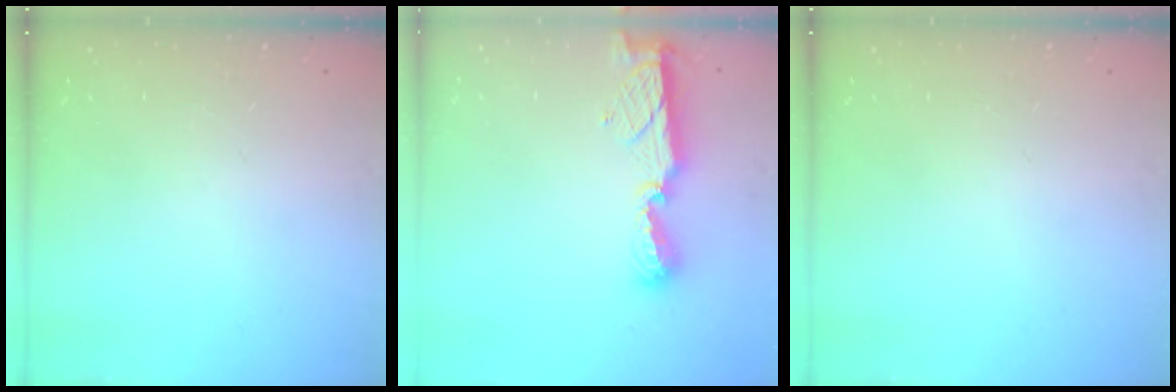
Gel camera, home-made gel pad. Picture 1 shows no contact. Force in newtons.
{"total": 8.9, "press": 8.9, "slide": 0.1}
{"total": 0.0}